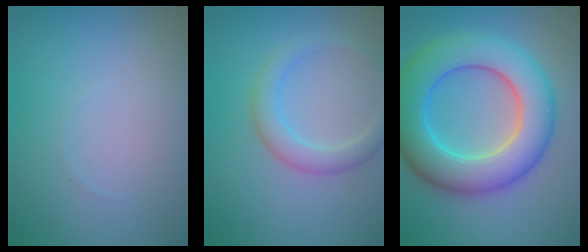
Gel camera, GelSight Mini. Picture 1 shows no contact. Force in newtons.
{"total": 2.8, "press": 2.8, "slide": 0.1}
{"total": 10.3, "press": 10.2, "slide": 0.3}